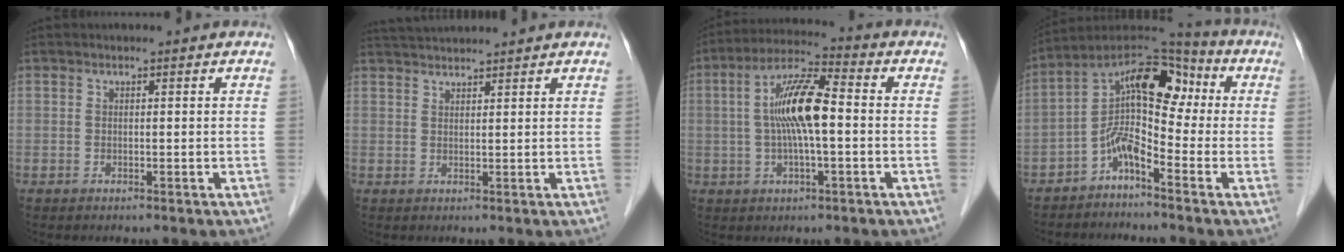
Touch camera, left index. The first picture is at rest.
{"total": 5.0, "force": [4.8, -0.5, 1.4], "torque": [-0.023, 0.033, 0.083]}
{"total": 9.9, "force": [0.0, 1.9, 9.8], "torque": [-0.195, 0.017, -0.007]}
{"total": 9.9, "force": [-1.4, 4.2, 8.8], "torque": [-0.158, 0.047, -0.035]}